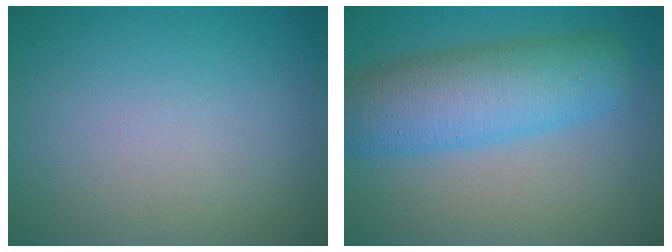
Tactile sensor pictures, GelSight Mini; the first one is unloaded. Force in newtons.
{"total": 7.6, "press": 7.6, "slide": 0.2}